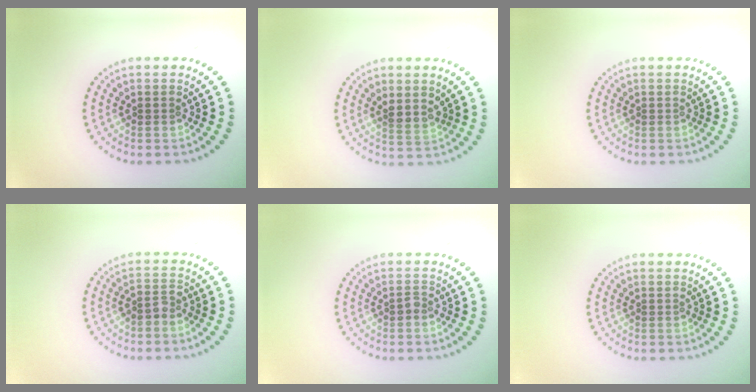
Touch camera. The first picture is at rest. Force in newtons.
{"total": 2.0, "press": 1.7, "slide": 1.1}
{"total": 0.0}
{"total": 1.4, "press": 1.2, "slide": 0.8}
{"total": 0.7, "press": 0.6, "slide": 0.4}
{"total": 0.0}